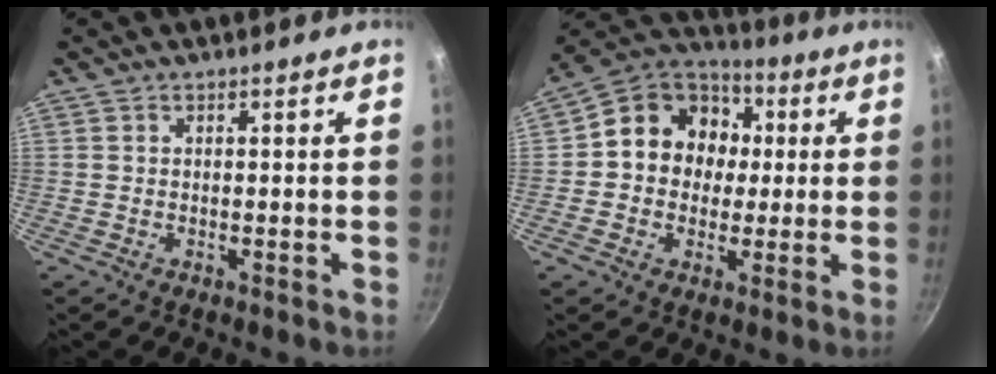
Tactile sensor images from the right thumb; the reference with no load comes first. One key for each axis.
{"total": 14.4, "fx": 1.5, "fy": 12.4, "fz": 7.2, "tx": -0.076, "ty": 0.027, "tz": 0.005}